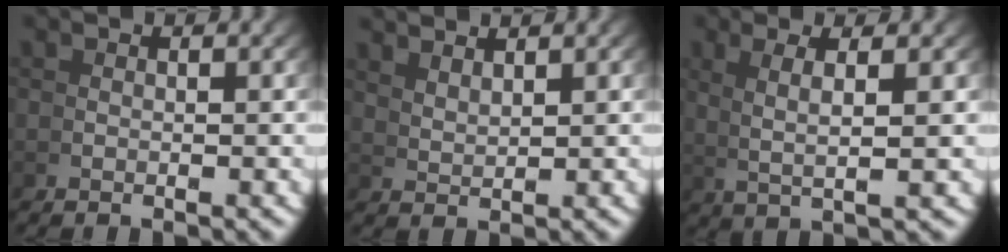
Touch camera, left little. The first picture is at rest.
{"total": 2.8, "force": [2.6, -0.7, 0.5], "torque": [-0.001, 0.001, 0.058]}
{"total": 4.3, "force": [2.2, 0.1, 3.7], "torque": [-0.049, 0.020, 0.039]}